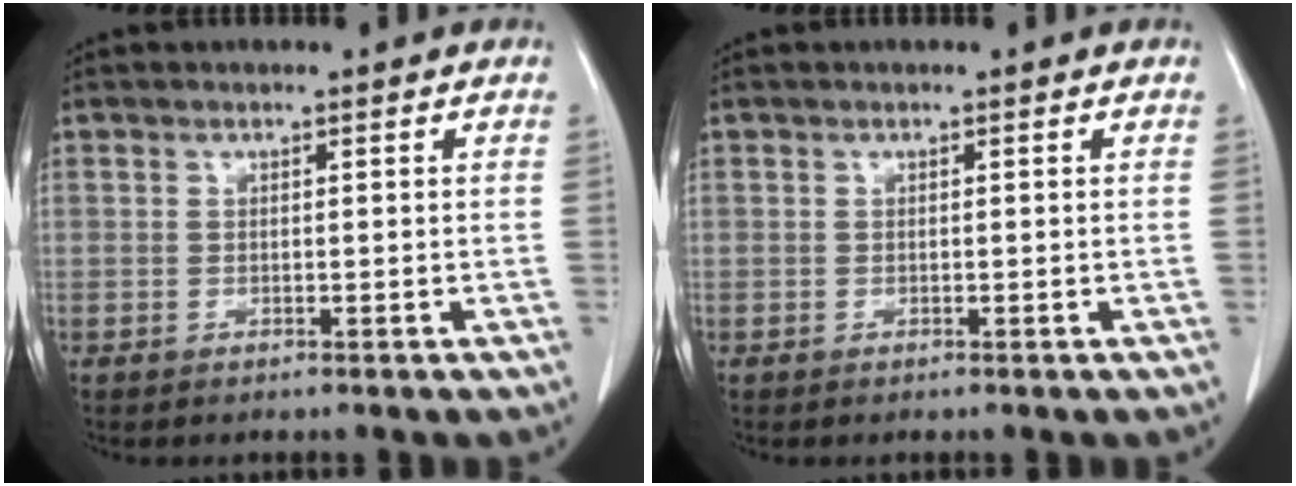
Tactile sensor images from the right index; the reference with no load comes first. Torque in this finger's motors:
{"motor_torque": [-0.05, 0.02, 0.00, 0.00]}